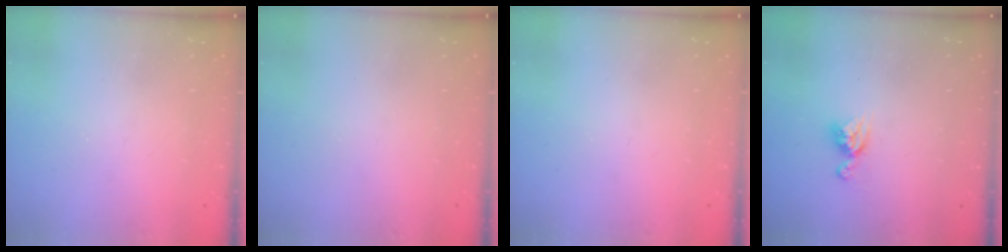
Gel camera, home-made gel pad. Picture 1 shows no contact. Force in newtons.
{"total": 0.0}
{"total": 0.0}
{"total": 8.0, "press": 7.9, "slide": 0.7}